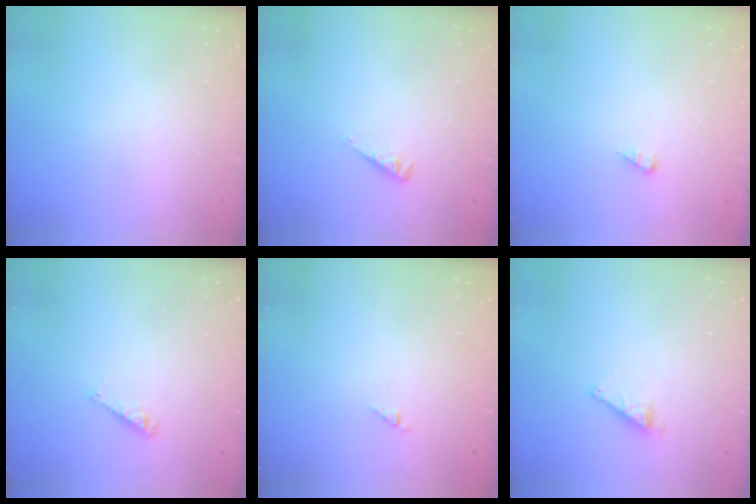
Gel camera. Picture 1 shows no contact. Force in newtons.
{"total": 2.2, "press": 2.1, "slide": 0.5}
{"total": 1.6, "press": 1.6, "slide": 0.2}
{"total": 3.9, "press": 3.8, "slide": 0.5}
{"total": 0.8, "press": 0.8, "slide": 0.2}
{"total": 2.9, "press": 2.9, "slide": 0.2}